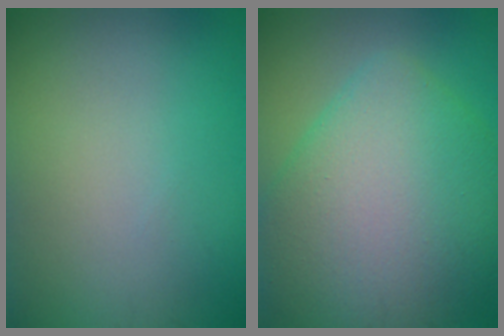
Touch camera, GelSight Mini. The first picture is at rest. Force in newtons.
{"total": 10.7, "press": 10.7, "slide": 0.4}